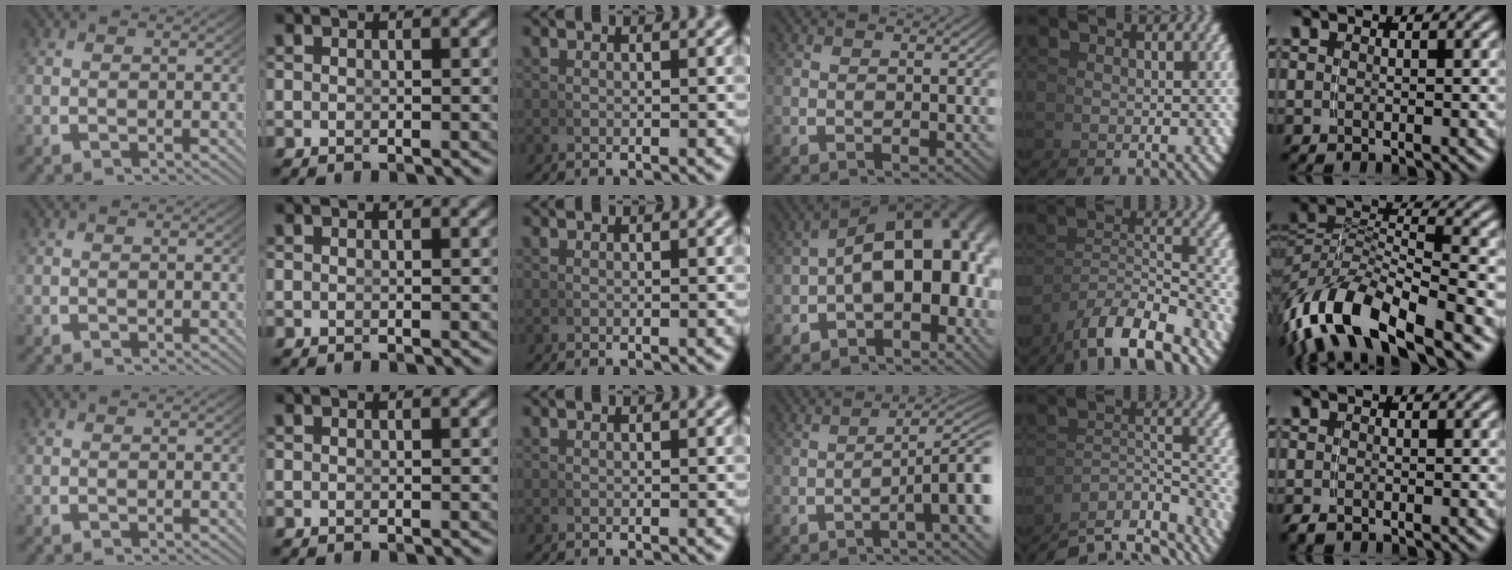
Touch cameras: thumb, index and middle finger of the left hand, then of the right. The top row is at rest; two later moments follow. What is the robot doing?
{"motion": "grasp_and_lifting", "object": "whiteboard"}